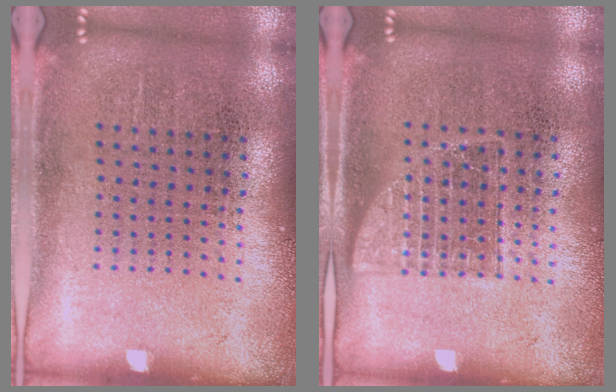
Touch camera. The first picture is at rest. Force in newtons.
{"total": 1.2, "press": 1.1, "slide": 0.6}